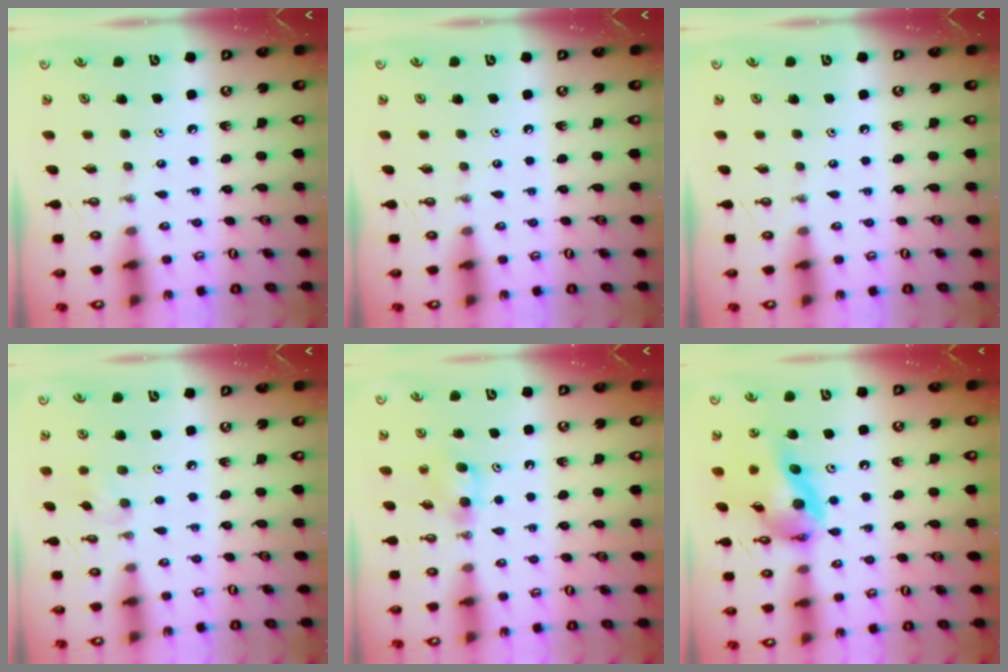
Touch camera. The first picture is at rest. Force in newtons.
{"total": 0.0}
{"total": 0.0}
{"total": 5.5, "press": 5.5, "slide": 1.0}
{"total": 4.4, "press": 4.4, "slide": 0.7}
{"total": 15.9, "press": 15.8, "slide": 2.0}